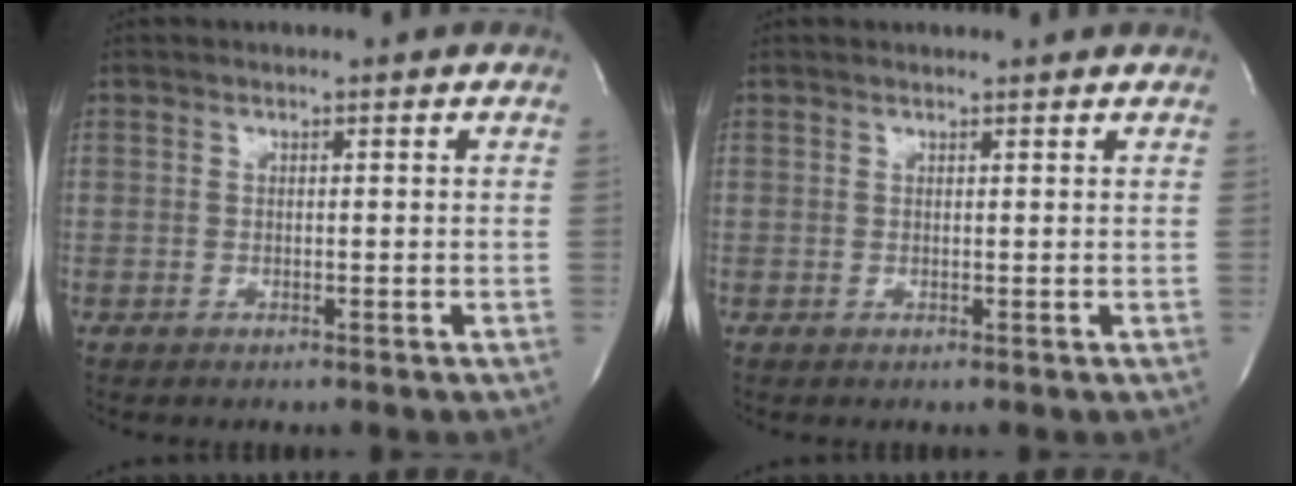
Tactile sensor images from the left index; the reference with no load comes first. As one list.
[{"total": 2.2, "force": [2.2, 0.2, 0.4], "torque": [-0.012, 0.011, 0.025]}]